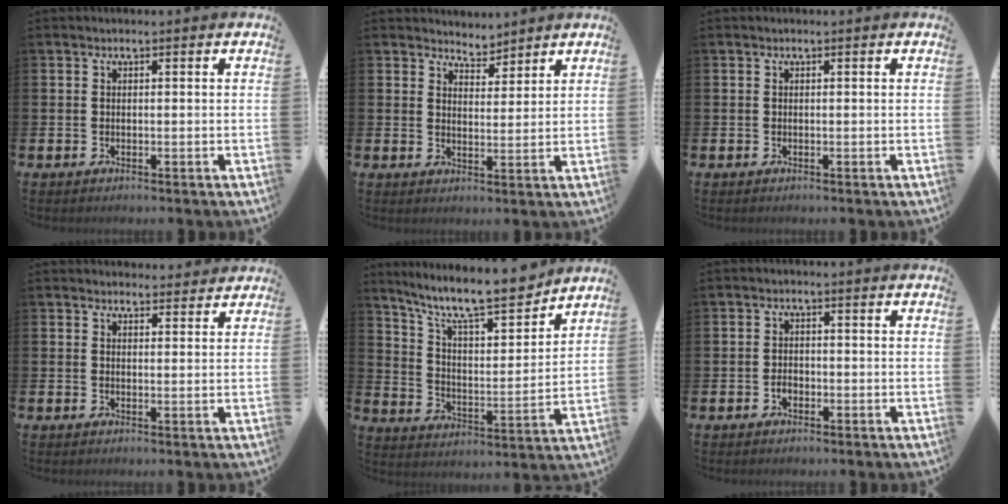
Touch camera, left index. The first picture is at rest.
{"total": 3.9, "force": [3.8, 0.9, -0.5], "torque": [0.011, -0.026, 0.066]}
{"total": 0.0}
{"total": 2.4, "force": [2.4, 0.4, -0.1], "torque": [0.008, -0.015, 0.041]}
{"total": 11.7, "force": [10.1, 2.4, 5.3], "torque": [-0.129, -0.065, 0.173]}
{"total": 1.5, "force": [-0.7, 1.1, 0.8], "torque": [-0.016, 0.002, -0.015]}